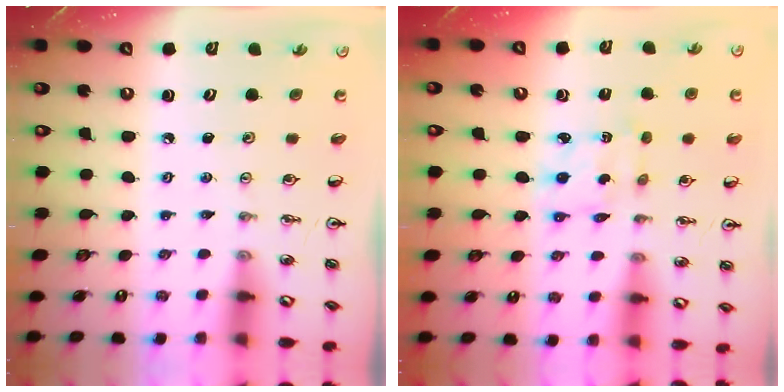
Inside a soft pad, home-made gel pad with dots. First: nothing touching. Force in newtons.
{"total": 2.3, "press": 2.3, "slide": 0.3}